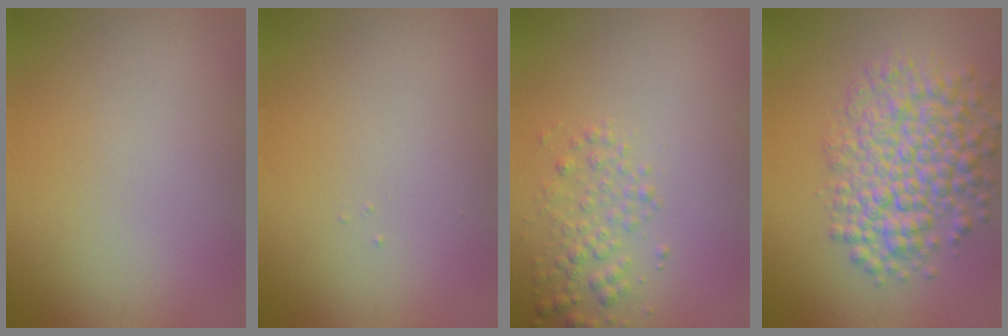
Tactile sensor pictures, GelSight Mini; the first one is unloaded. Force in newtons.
{"total": 0.0}
{"total": 2.3, "press": 2.3, "slide": 0.0}
{"total": 7.0, "press": 7.0, "slide": 0.2}